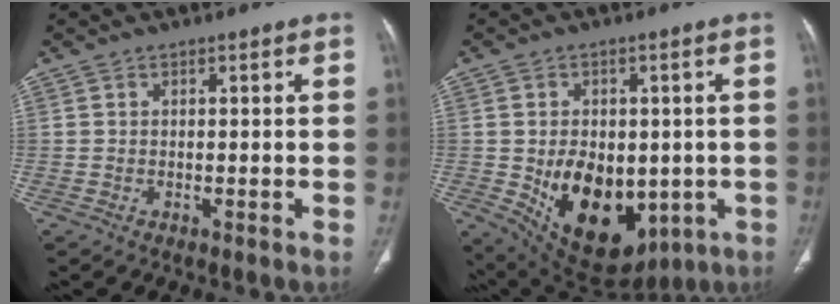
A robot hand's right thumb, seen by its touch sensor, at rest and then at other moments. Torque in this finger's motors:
{"motor_torque": [-0.25, 1.05, 0.84, 0.64, 0.15]}